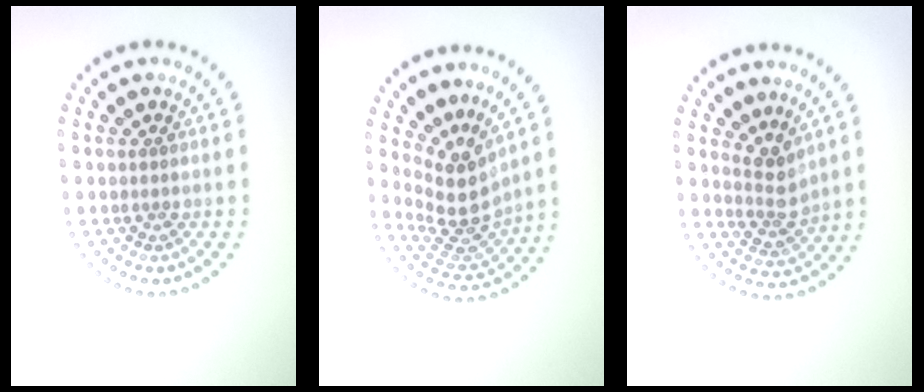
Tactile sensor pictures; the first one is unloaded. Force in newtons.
{"total": 4.4, "press": 3.1, "slide": 3.1}
{"total": 2.6, "press": 2.0, "slide": 1.7}